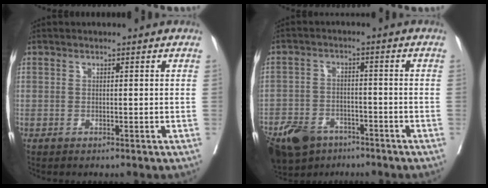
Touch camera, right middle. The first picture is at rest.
{"total": 12.6, "force": [-8.7, 7.2, 5.6], "torque": [-0.127, -0.009, -0.141]}